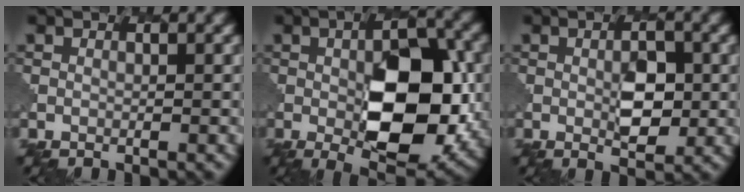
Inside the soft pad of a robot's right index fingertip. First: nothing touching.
{"total": 10.3, "force": [-1.1, 4.6, 9.2], "torque": [-0.134, 0.002, -0.011]}
{"total": 2.9, "force": [0.1, 1.4, 2.5], "torque": [-0.037, -0.005, 0.006]}